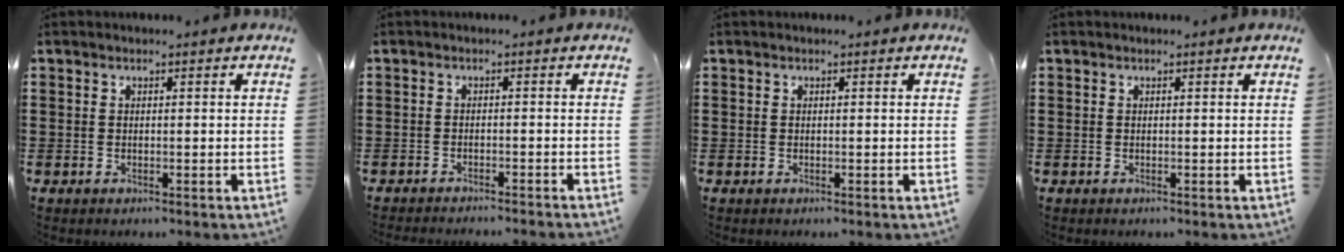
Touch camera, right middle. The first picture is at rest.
{"total": 1.4, "force": [-1.4, -0.2, 0.2], "torque": [-0.003, 0.004, -0.028]}
{"total": 0.0}
{"total": 0.0}